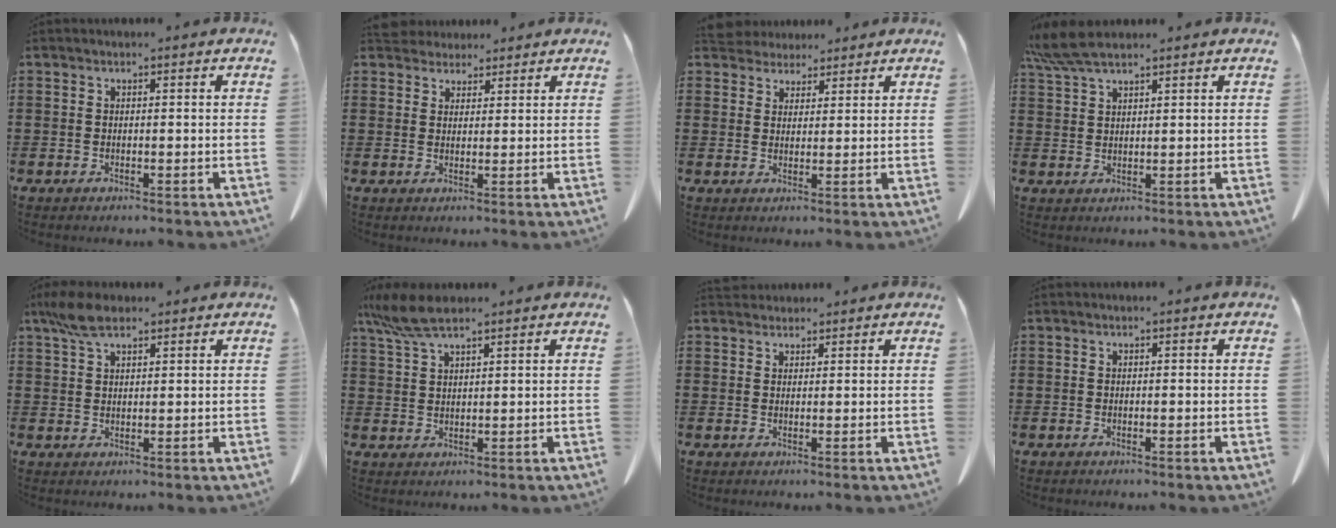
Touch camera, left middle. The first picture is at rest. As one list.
[{"total": 3.3, "force": [3.1, 1.0, 0.1], "torque": [-0.004, -0.009, 0.061]}, {"total": 3.5, "force": [3.3, 1.1, -0.1], "torque": [-0.009, -0.005, 0.065]}, {"total": 5.7, "force": [4.6, 0.9, 3.3], "torque": [-0.083, -0.009, 0.084]}, {"total": 5.6, "force": [3.7, 2.0, 3.7], "torque": [-0.082, 0.002, 0.071]}, {"total": 6.1, "force": [4.5, 1.2, 3.9], "torque": [-0.095, -0.006, 0.083]}, {"total": 1.8, "force": [1.7, 0.6, 0.1], "torque": [-0.007, 0.000, 0.036]}, {"total": 0.0}]